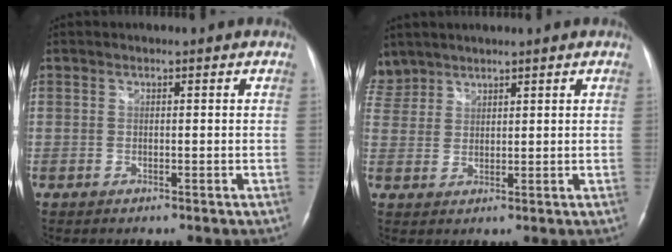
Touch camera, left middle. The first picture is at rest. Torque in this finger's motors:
{"motor_torque": [0.66, -0.79, -0.04, -0.09]}